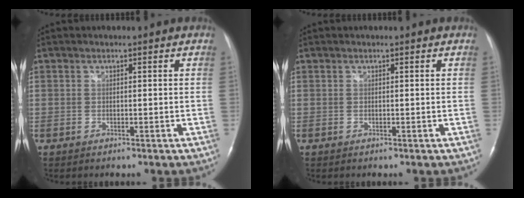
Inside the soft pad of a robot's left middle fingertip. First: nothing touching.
{"total": 0.0}